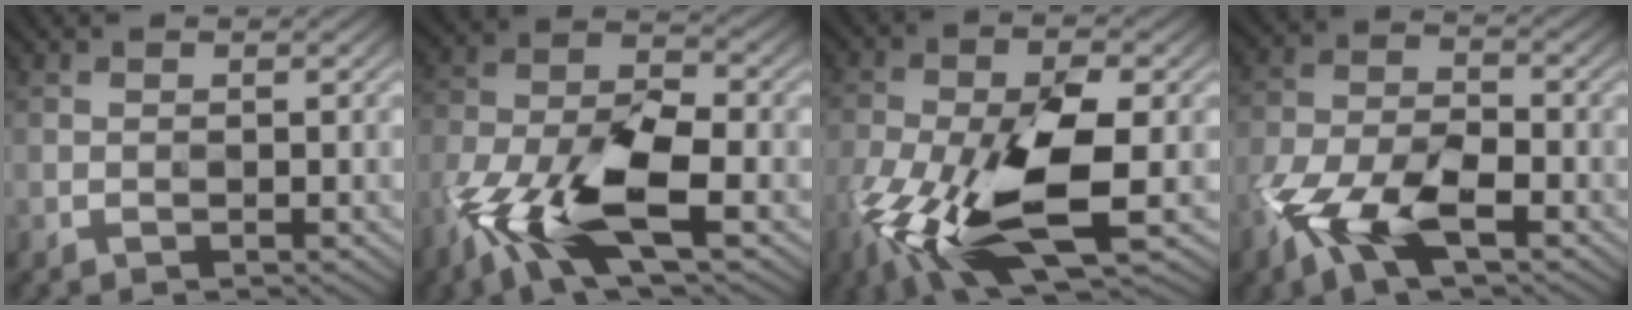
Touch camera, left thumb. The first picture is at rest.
{"total": 12.7, "force": [-6.4, 5.1, 9.8], "torque": [-0.209, -0.011, -0.136]}
{"total": 14.1, "force": [-5.9, 5.0, 11.9], "torque": [-0.255, -0.029, -0.108]}
{"total": 10.0, "force": [-5.2, 5.0, 6.9], "torque": [-0.154, -0.005, -0.112]}